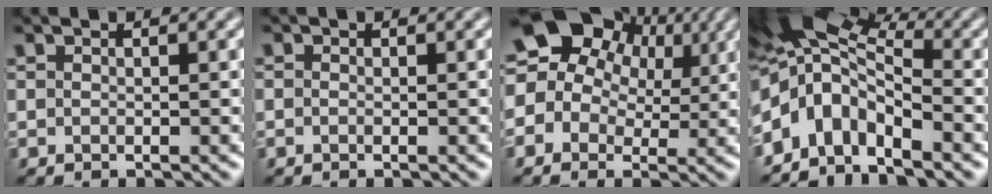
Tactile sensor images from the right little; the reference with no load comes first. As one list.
[{"total": 0.0}, {"total": 13.9, "force": [5.9, 10.5, 6.9], "torque": [-0.149, 0.060, 0.072]}, {"total": 9.3, "force": [-2.2, 5.3, 7.3], "torque": [-0.129, 0.013, -0.065]}]